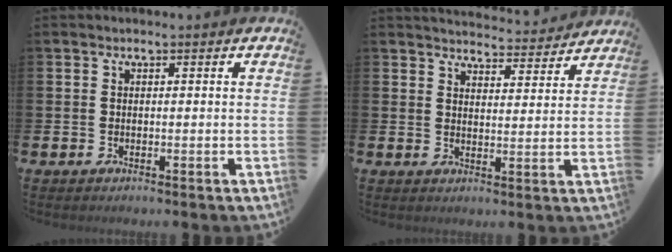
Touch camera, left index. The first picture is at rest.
{"total": 4.4, "force": [4.3, 0.5, 0.2], "torque": [-0.006, -0.035, 0.074]}